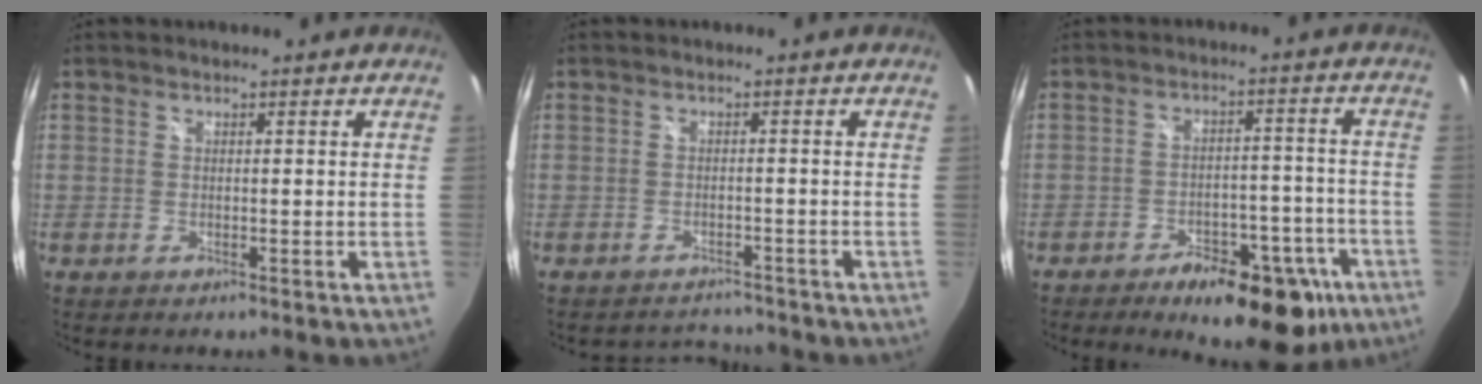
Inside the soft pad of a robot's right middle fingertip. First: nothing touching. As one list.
[{"total": 4.3, "force": [-4.2, 1.1, -0.1], "torque": [-0.006, 0.006, -0.065]}, {"total": 15.4, "force": [-9.6, 7.1, 9.6], "torque": [-0.142, 0.006, -0.120]}]